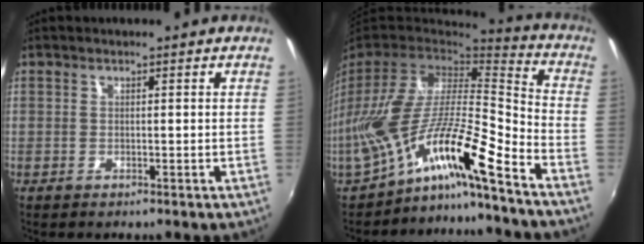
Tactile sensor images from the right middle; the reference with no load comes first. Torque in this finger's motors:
{"motor_torque": [1.89, -0.24, 1.05, 0.21]}